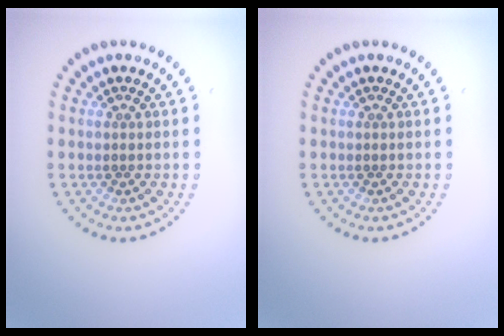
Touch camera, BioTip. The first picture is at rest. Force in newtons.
{"total": 0.0}